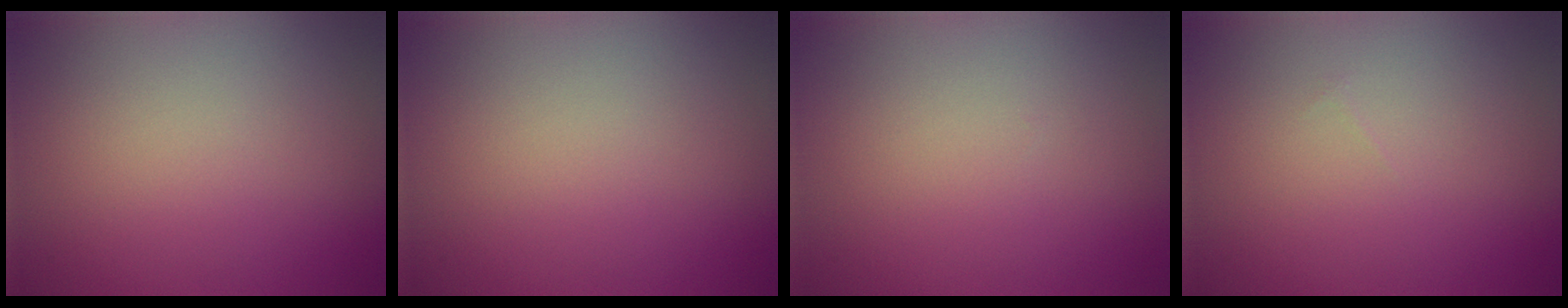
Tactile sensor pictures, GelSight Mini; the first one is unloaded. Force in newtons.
{"total": 0.0}
{"total": 0.0}
{"total": 0.0}